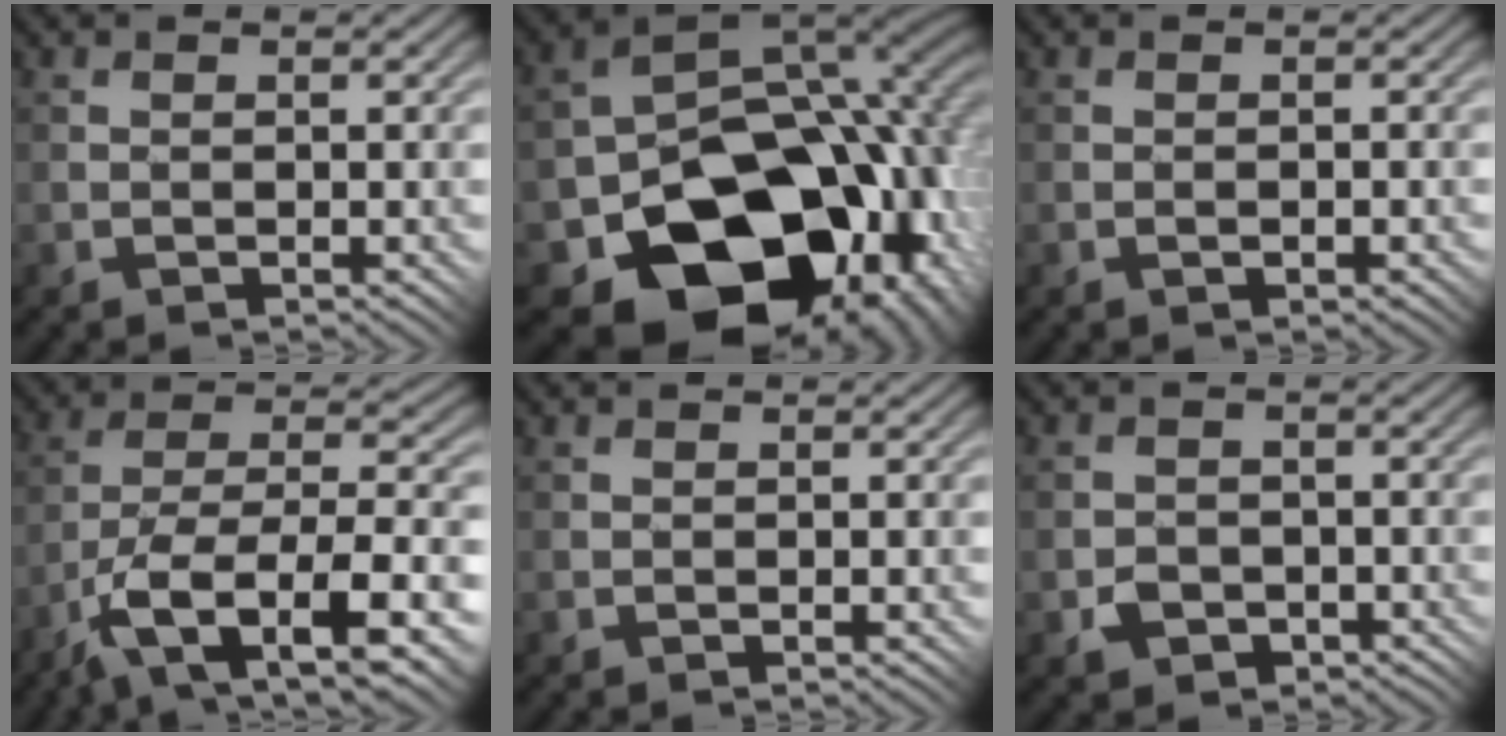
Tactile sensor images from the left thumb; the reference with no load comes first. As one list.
[{"total": 18.9, "force": [-5.6, 13.6, 11.8], "torque": [-0.201, -0.051, -0.066]}, {"total": 0.9, "force": [-0.4, 0.3, 0.7], "torque": [-0.008, 0.006, -0.003]}, {"total": 13.3, "force": [-6.8, 4.8, 10.4], "torque": [-0.190, -0.005, -0.119]}, {"total": 0.0}, {"total": 1.8, "force": [-1.2, 1.3, 0.3], "torque": [-0.005, 0.005, -0.024]}]